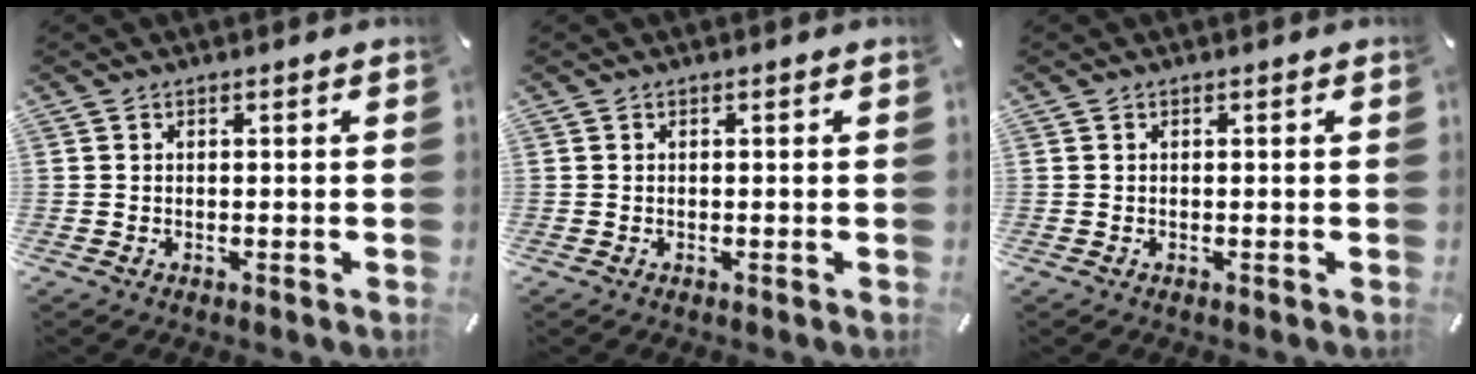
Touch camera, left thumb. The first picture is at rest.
{"total": 0.0}
{"total": 0.0}